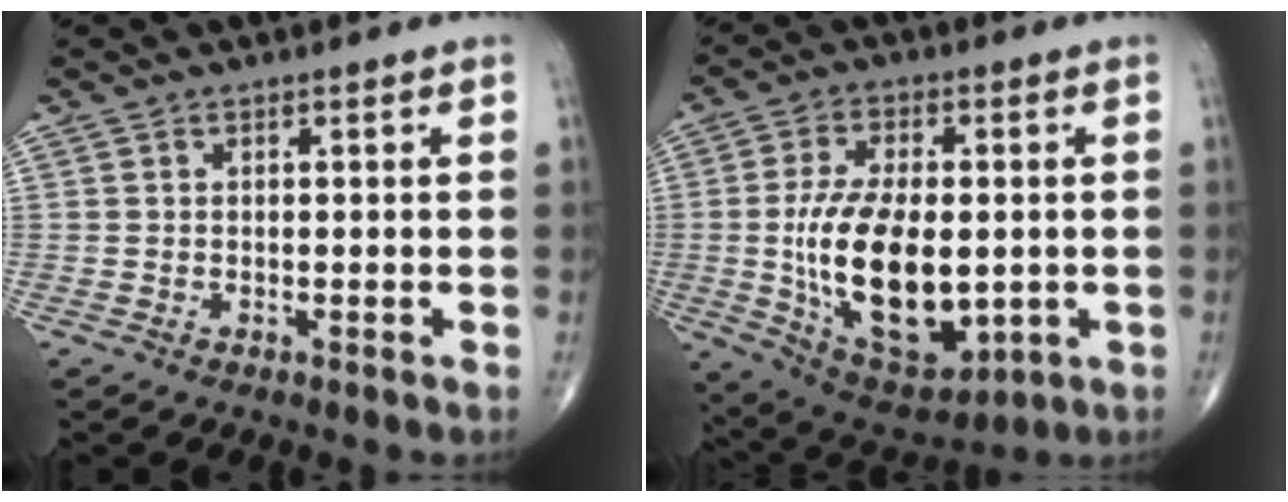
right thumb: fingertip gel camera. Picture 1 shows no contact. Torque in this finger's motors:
{"motor_torque": [2.15, 2.86, 2.25, -0.20, 0.25]}